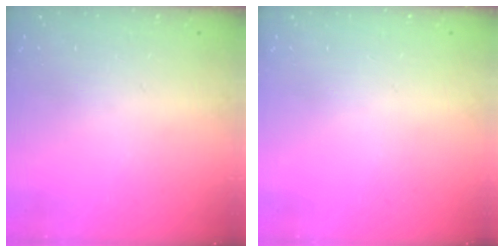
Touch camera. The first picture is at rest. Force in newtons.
{"total": 0.0}